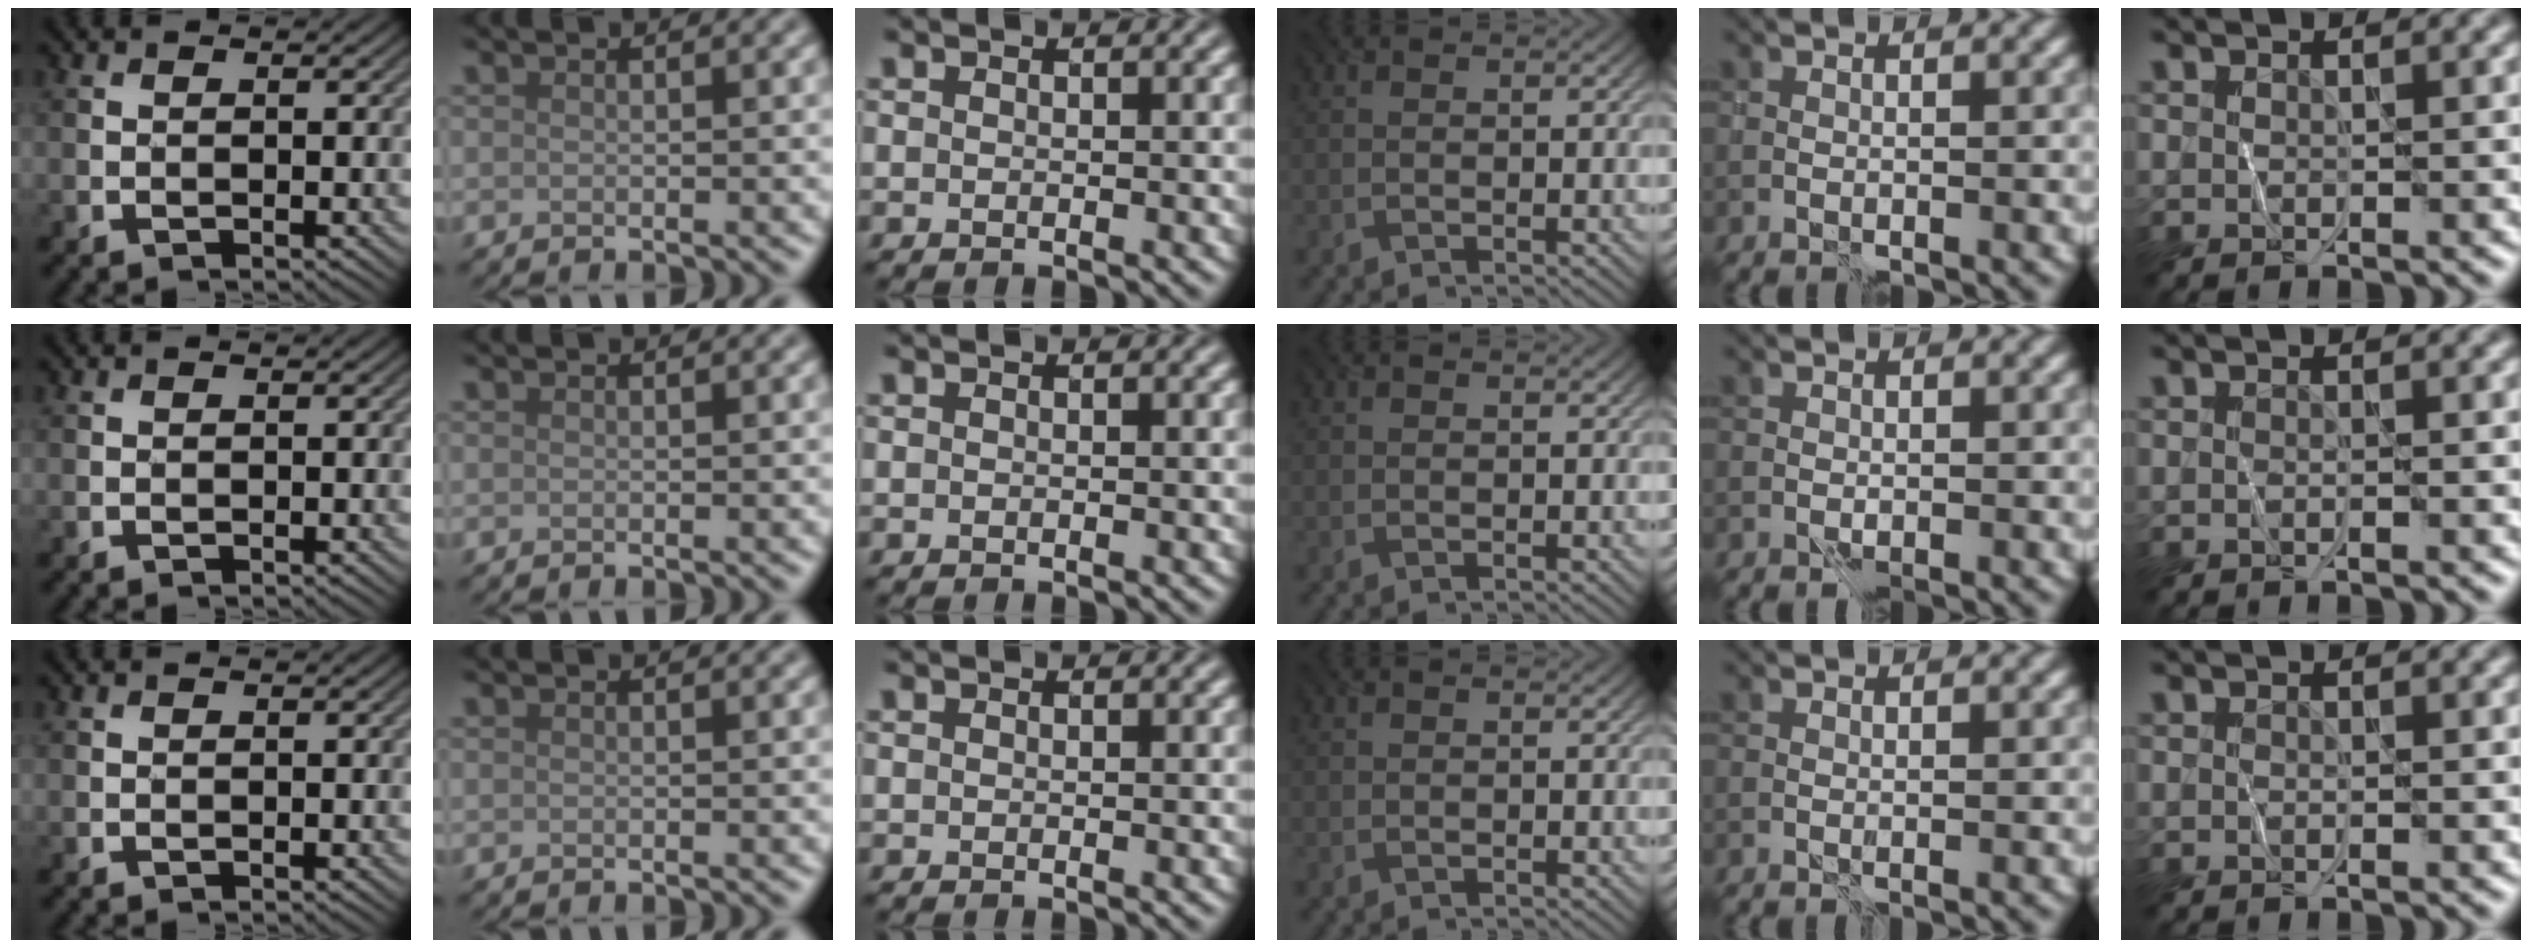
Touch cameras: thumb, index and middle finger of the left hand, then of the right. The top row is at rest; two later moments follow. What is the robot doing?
{"motion": "wrap", "object": "plastic wrap"}